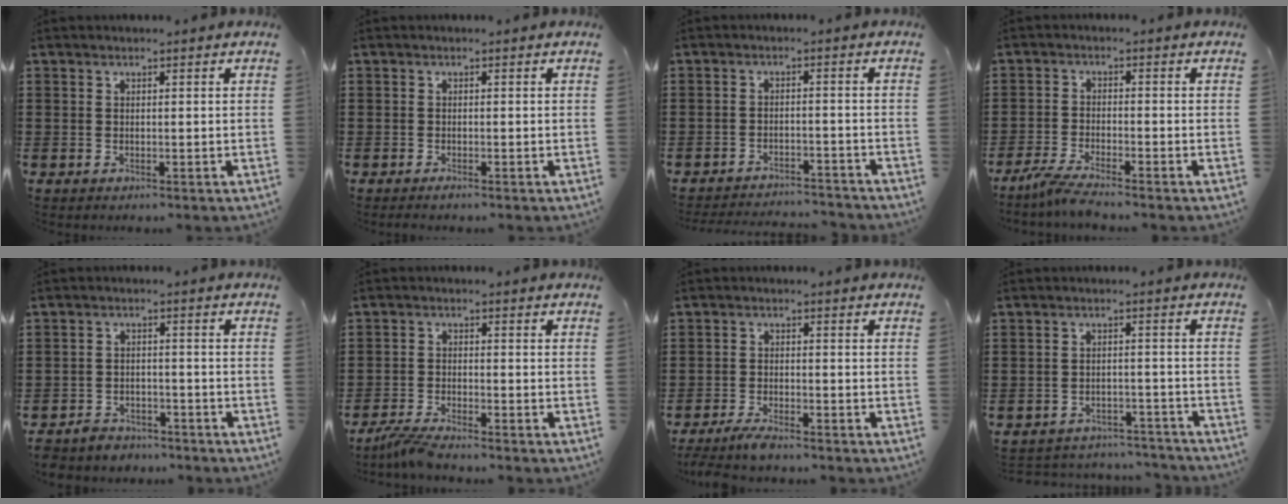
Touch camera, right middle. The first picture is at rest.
{"total": 0.6, "force": [-0.5, 0.1, 0.3], "torque": [-0.008, -0.005, -0.009]}
{"total": 3.1, "force": [-3.1, 0.2, 0.1], "torque": [-0.007, 0.001, -0.066]}
{"total": 3.5, "force": [-3.1, -0.2, 1.6], "torque": [-0.050, -0.013, -0.066]}
{"total": 3.1, "force": [-3.0, 0.8, 0.1], "torque": [-0.009, 0.003, -0.063]}
{"total": 3.3, "force": [-3.0, 0.0, 1.2], "torque": [-0.043, -0.009, -0.066]}
{"total": 2.7, "force": [-2.5, 0.1, 1.1], "torque": [-0.035, -0.003, -0.053]}
{"total": 3.4, "force": [-3.4, 0.5, 0.1], "torque": [-0.006, 0.003, -0.073]}